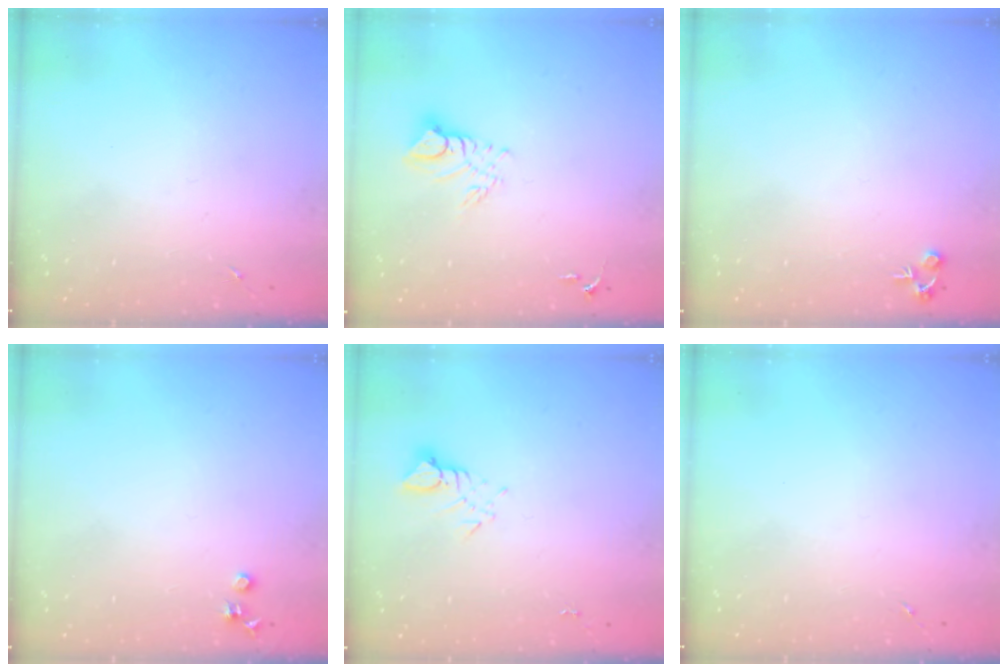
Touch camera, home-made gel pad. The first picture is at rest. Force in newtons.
{"total": 8.6, "press": 8.6, "slide": 0.8}
{"total": 4.7, "press": 4.7, "slide": 0.2}
{"total": 3.5, "press": 3.5, "slide": 0.4}
{"total": 3.1, "press": 3.1, "slide": 0.2}
{"total": 0.0}